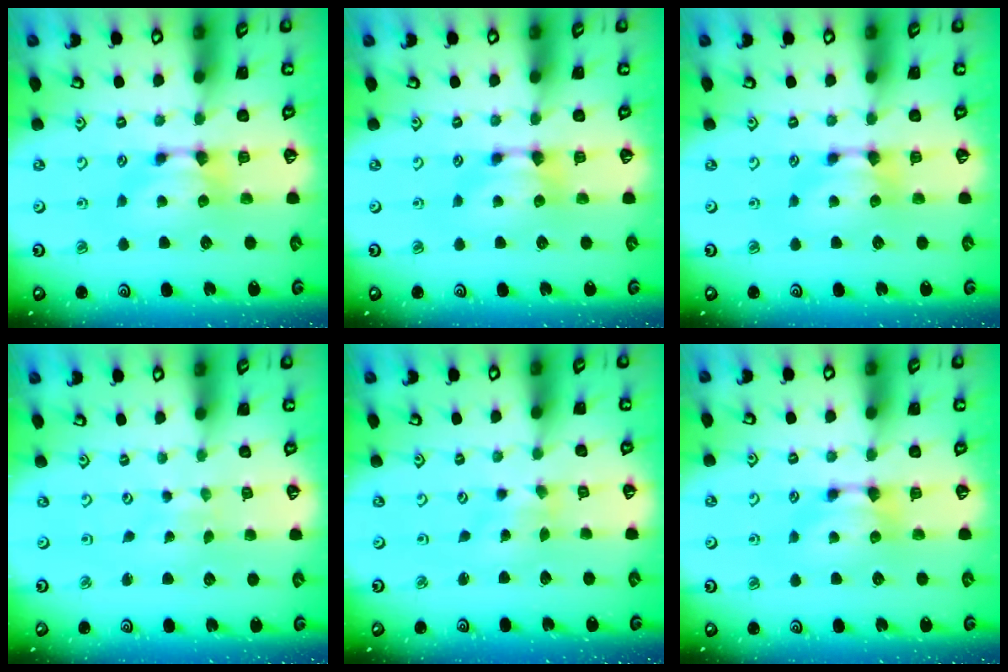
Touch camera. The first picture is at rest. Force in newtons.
{"total": 0.0}
{"total": 0.0}
{"total": 5.5, "press": 5.5, "slide": 0.3}
{"total": 2.3, "press": 2.1, "slide": 0.9}
{"total": 0.0}